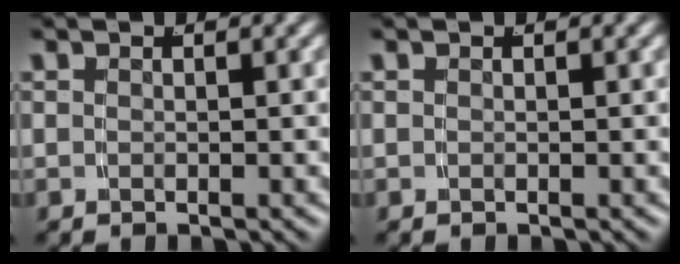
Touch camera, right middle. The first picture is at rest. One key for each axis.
{"total": 0.0}